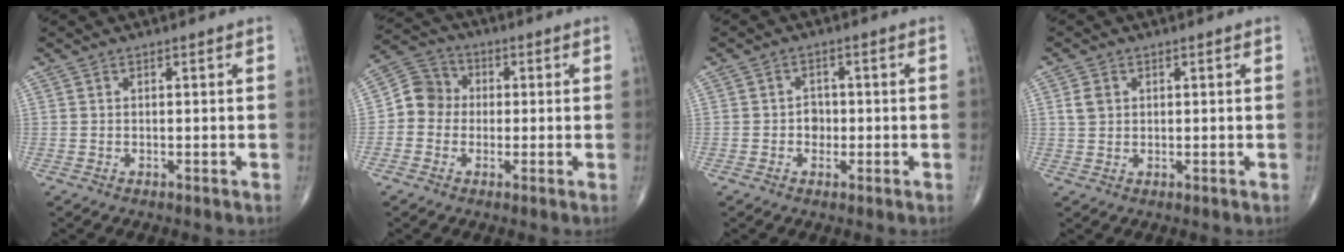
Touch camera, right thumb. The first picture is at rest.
{"total": 6.9, "force": [-0.6, 6.4, 2.6], "torque": [-0.024, 0.025, -0.027]}
{"total": 2.6, "force": [-0.5, 2.2, 1.3], "torque": [-0.003, 0.007, -0.011]}
{"total": 2.6, "force": [0.8, 2.1, 1.4], "torque": [-0.023, 0.002, 0.018]}